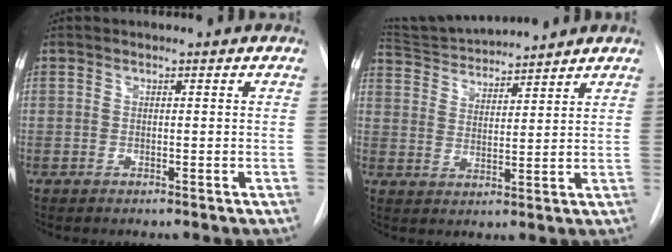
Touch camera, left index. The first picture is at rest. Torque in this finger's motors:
{"motor_torque": [-0.59, -1.22, 0.19, 0.06]}